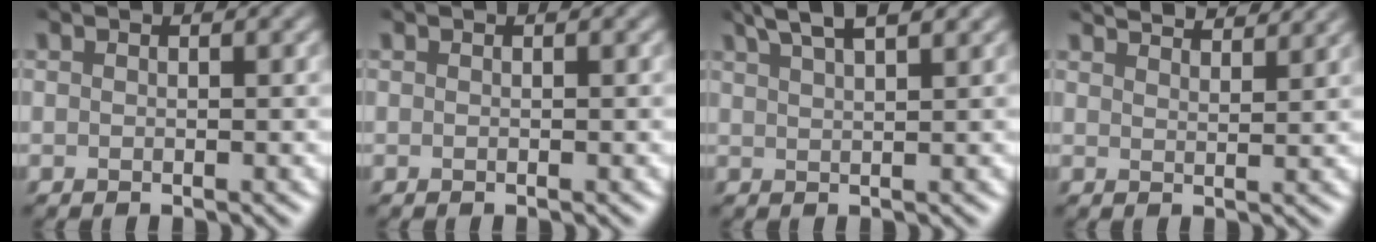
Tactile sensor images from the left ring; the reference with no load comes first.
{"total": 0.0}
{"total": 4.9, "force": [3.5, 1.3, 3.2], "torque": [-0.038, 0.023, 0.040]}
{"total": 4.7, "force": [4.3, 0.9, 1.7], "torque": [-0.012, 0.012, 0.042]}